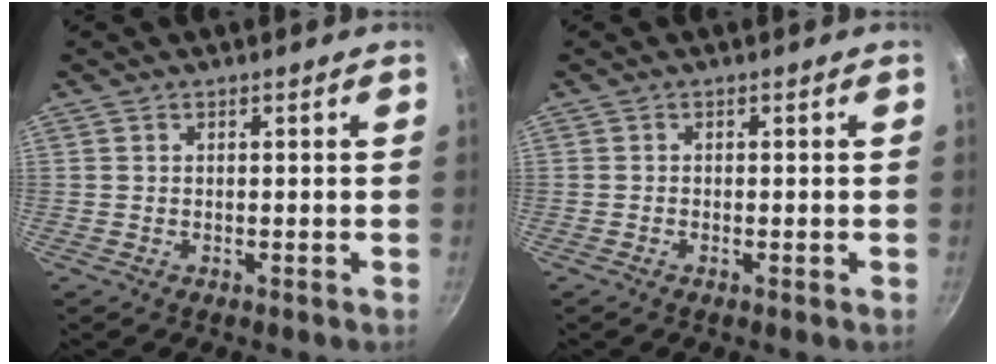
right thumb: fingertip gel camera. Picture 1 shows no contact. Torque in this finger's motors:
{"motor_torque": [0.31, 0.18, 0.37, -0.03, -0.05]}